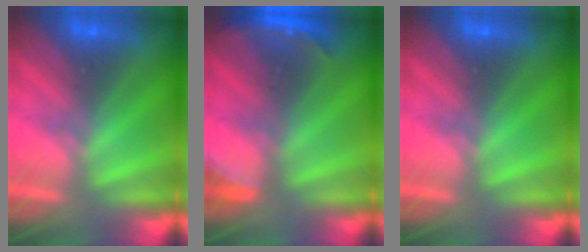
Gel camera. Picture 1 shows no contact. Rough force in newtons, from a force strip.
{"total": 2.8}
{"total": 0.0}